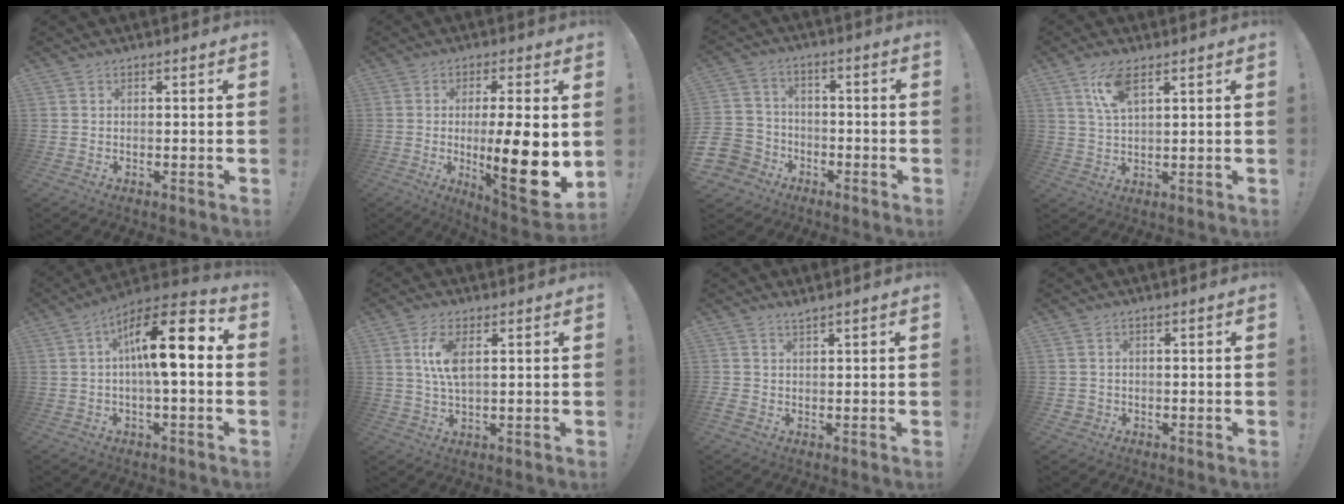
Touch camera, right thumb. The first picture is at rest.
{"total": 17.8, "force": [-1.7, 3.1, 17.5], "torque": [-0.255, -0.017, -0.020]}
{"total": 9.8, "force": [-4.4, 8.4, 2.3], "torque": [-0.063, 0.029, -0.077]}
{"total": 7.9, "force": [4.1, 2.9, 6.1], "torque": [-0.111, -0.006, 0.075]}
{"total": 15.4, "force": [2.3, 4.8, 14.5], "torque": [-0.218, -0.007, 0.030]}
{"total": 7.8, "force": [2.0, 3.1, 6.8], "torque": [-0.133, -0.005, 0.030]}
{"total": 1.7, "force": [1.2, 0.5, 1.0], "torque": [-0.012, -0.009, 0.021]}
{"total": 1.7, "force": [0.0, 1.6, 0.4], "torque": [0.001, -0.002, -0.002]}